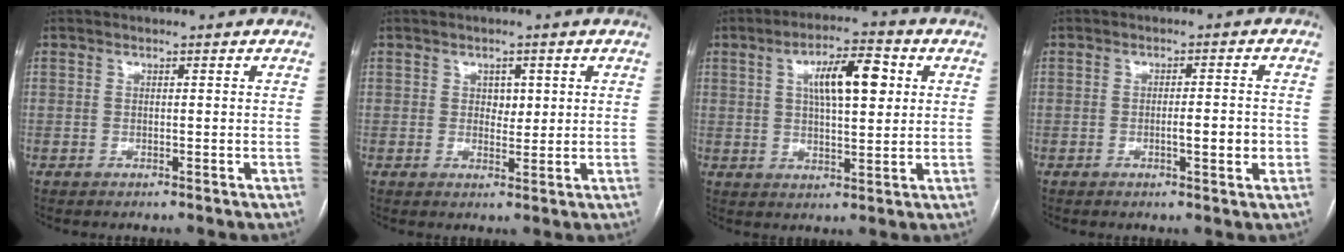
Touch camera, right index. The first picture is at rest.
{"total": 2.4, "force": [0.8, 1.6, 1.6], "torque": [-0.018, -0.001, 0.011]}
{"total": 9.5, "force": [2.8, 2.7, 8.6], "torque": [-0.149, 0.016, 0.046]}
{"total": 4.1, "force": [-1.0, 0.7, 3.9], "torque": [-0.061, 0.000, -0.010]}